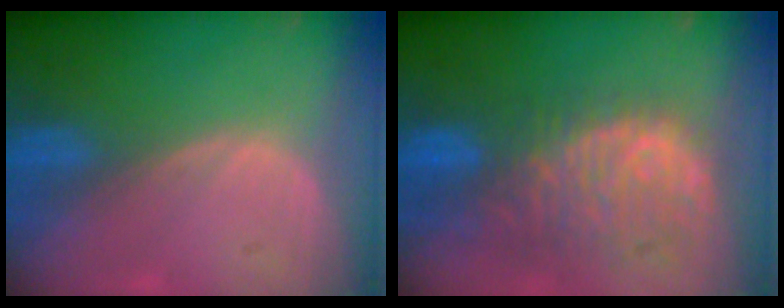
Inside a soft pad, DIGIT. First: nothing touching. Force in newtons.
{"total": 11.5, "press": 9.8, "slide": 5.9}